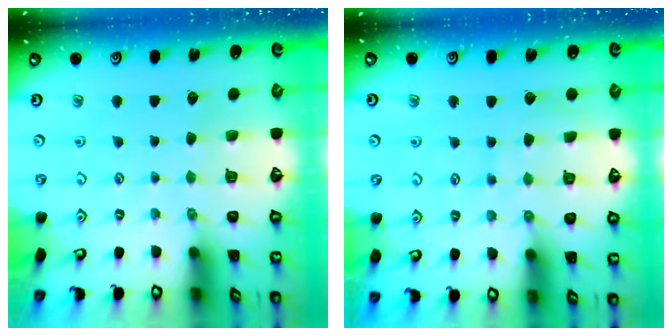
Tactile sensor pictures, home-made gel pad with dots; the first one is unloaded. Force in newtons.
{"total": 5.8, "press": 5.8, "slide": 0.6}